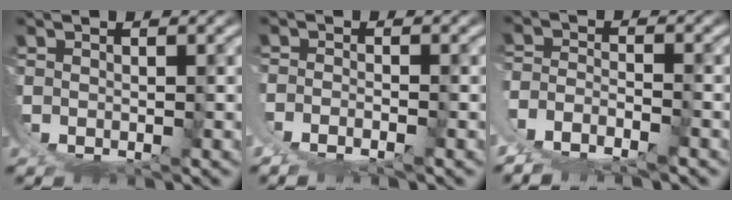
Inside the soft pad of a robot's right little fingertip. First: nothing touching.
{"total": 2.6, "force": [-0.4, 1.9, 1.8], "torque": [-0.037, -0.009, -0.005]}
{"total": 8.0, "force": [-0.9, 7.0, 3.7], "torque": [-0.106, -0.028, -0.017]}